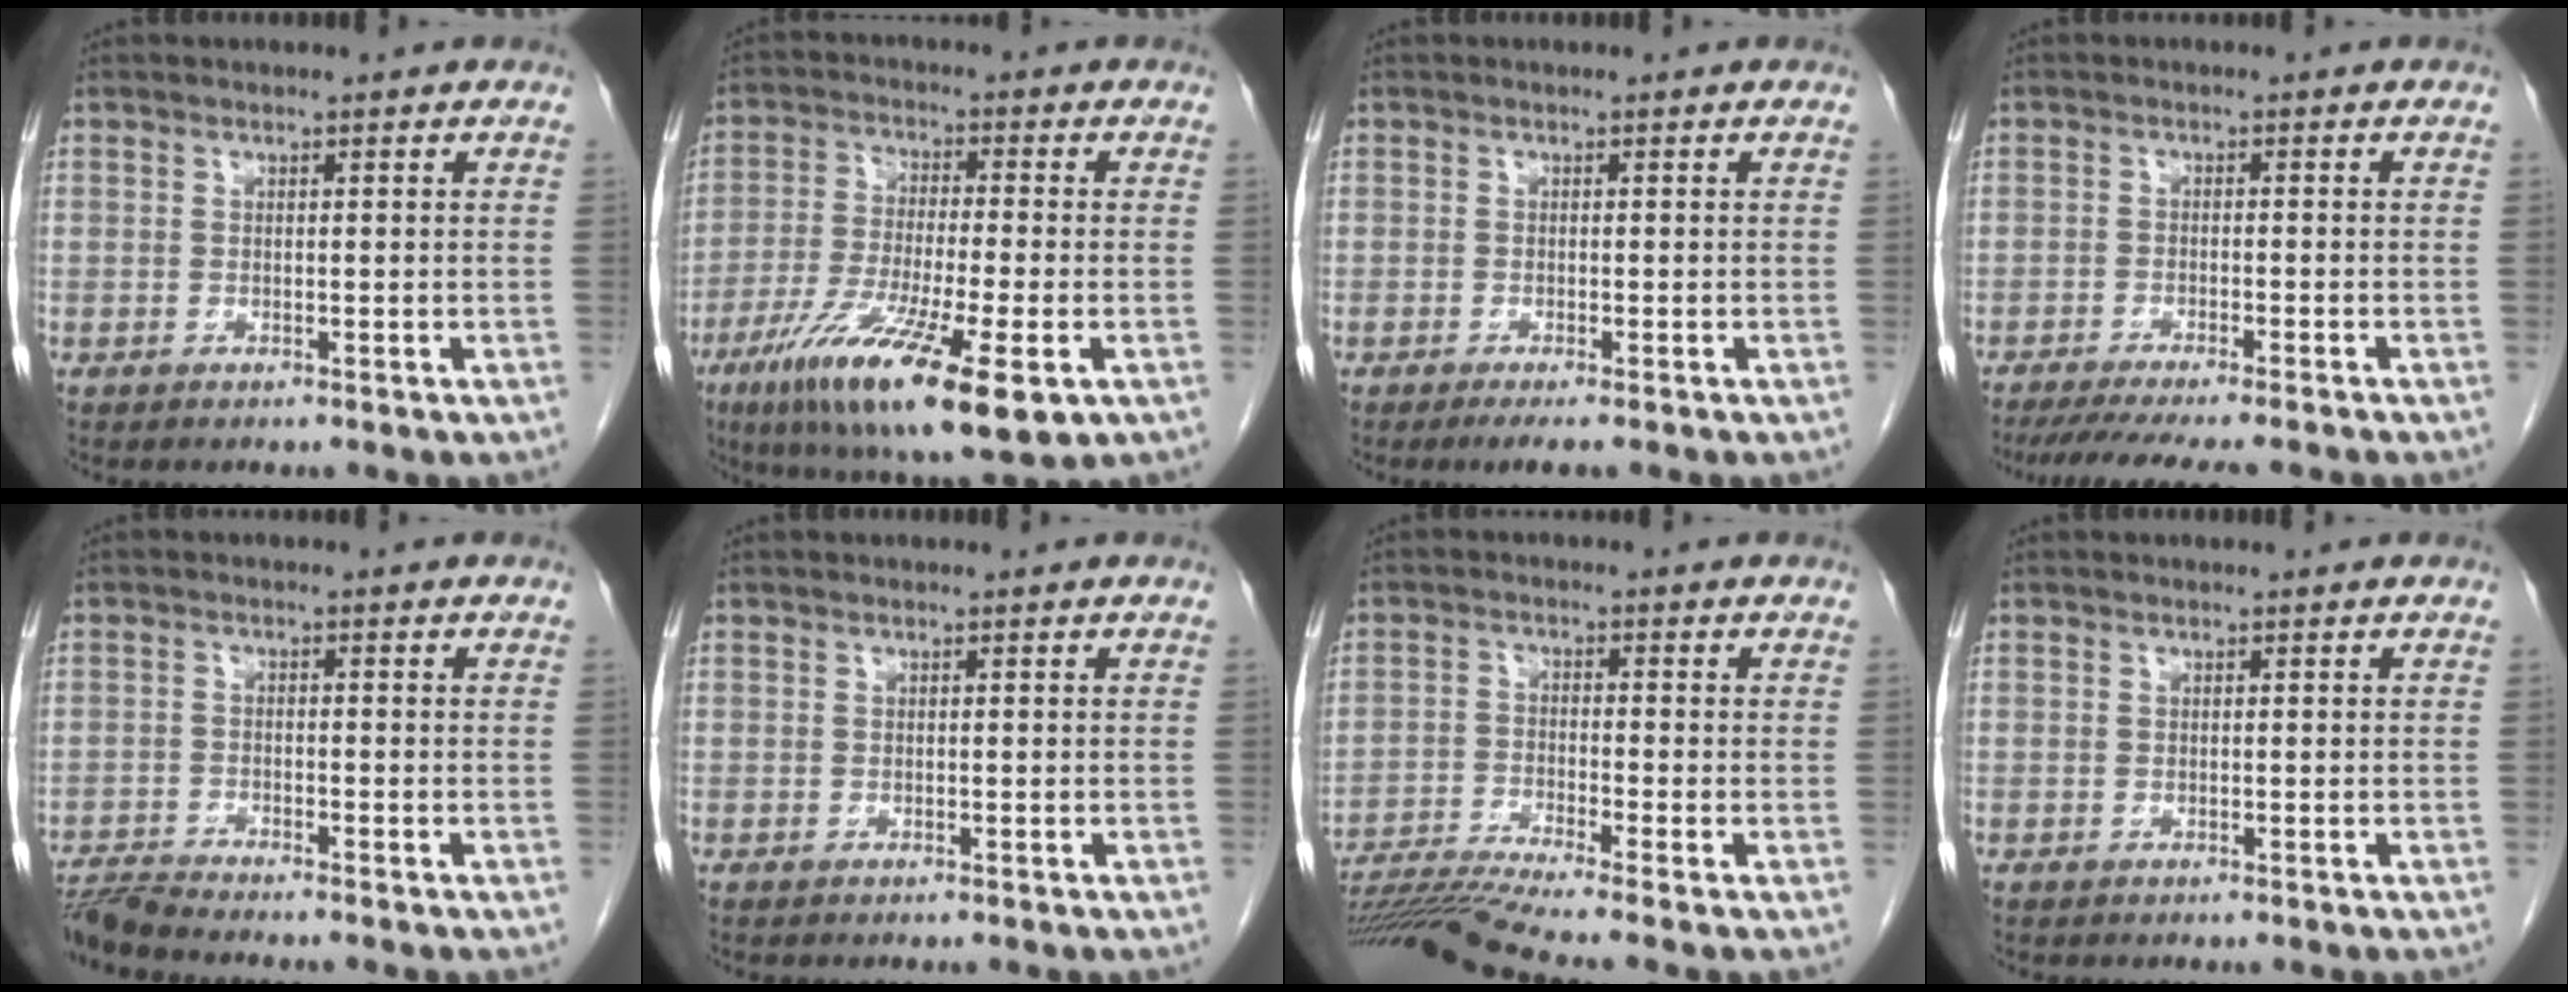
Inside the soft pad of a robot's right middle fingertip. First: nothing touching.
{"total": 17.3, "force": [-8.4, 2.6, 14.9], "torque": [-0.251, -0.039, -0.138]}
{"total": 2.4, "force": [-1.7, 0.2, 1.7], "torque": [-0.024, -0.007, -0.027]}
{"total": 11.6, "force": [-10.0, 0.7, 5.7], "torque": [-0.072, -0.021, -0.142]}
{"total": 5.1, "force": [-4.8, -1.3, 1.0], "torque": [-0.020, -0.014, -0.088]}
{"total": 0.0}
{"total": 9.9, "force": [-8.5, -2.5, 4.4], "torque": [-0.067, -0.022, -0.148]}
{"total": 0.0}